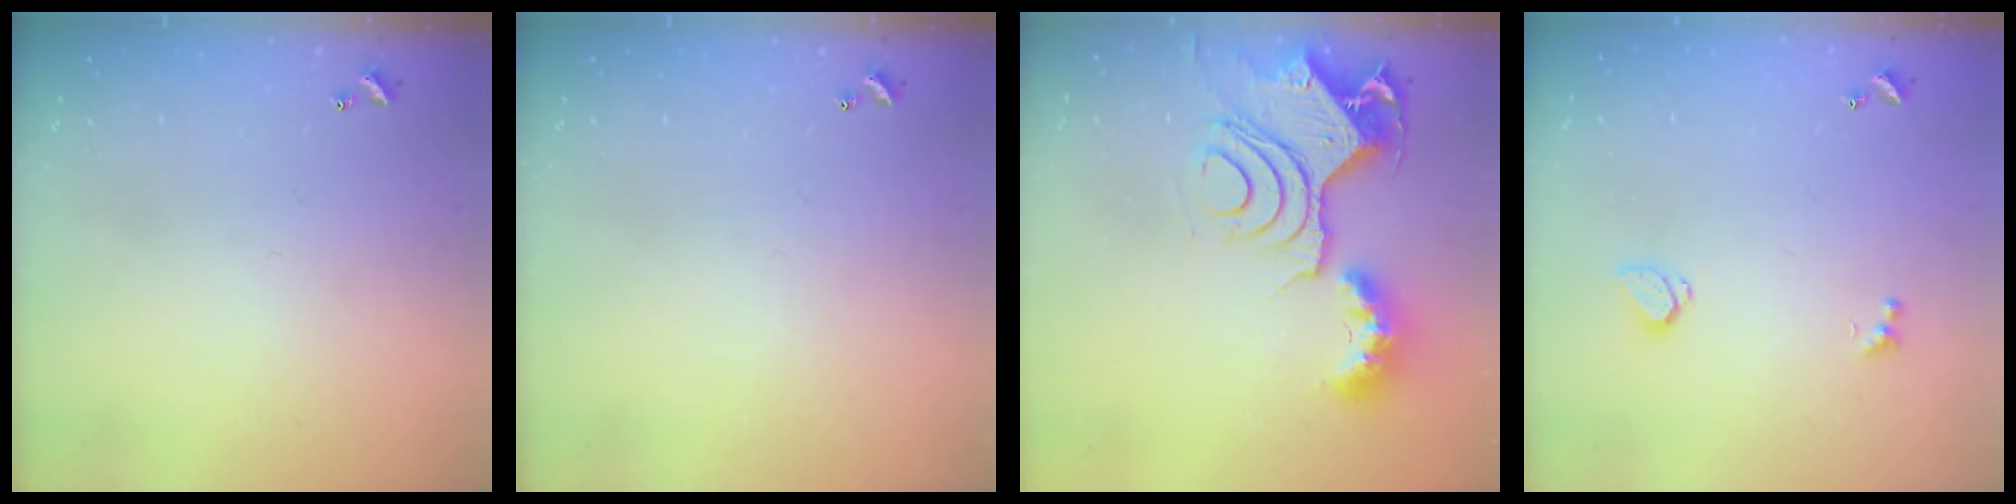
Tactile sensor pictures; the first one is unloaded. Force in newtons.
{"total": 0.0}
{"total": 15.5, "press": 15.4, "slide": 1.8}
{"total": 0.8, "press": 0.6, "slide": 0.4}